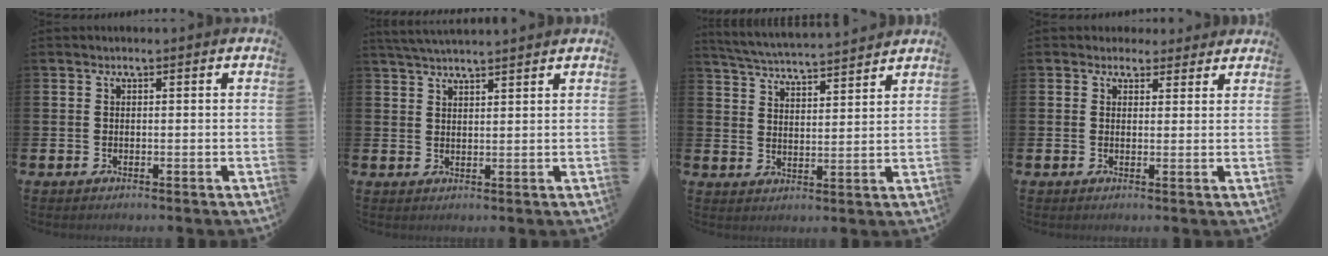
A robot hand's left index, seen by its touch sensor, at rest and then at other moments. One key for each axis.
{"total": 3.6, "fx": 3.5, "fy": 0.0, "fz": 0.7, "tx": -0.018, "ty": -0.010, "tz": 0.065}
{"total": 5.1, "fx": 5.0, "fy": 0.0, "fz": 0.7, "tx": -0.035, "ty": -0.039, "tz": 0.087}
{"total": 2.7, "fx": 2.4, "fy": 1.3, "fz": -0.2, "tx": 0.004, "ty": -0.005, "tz": 0.042}